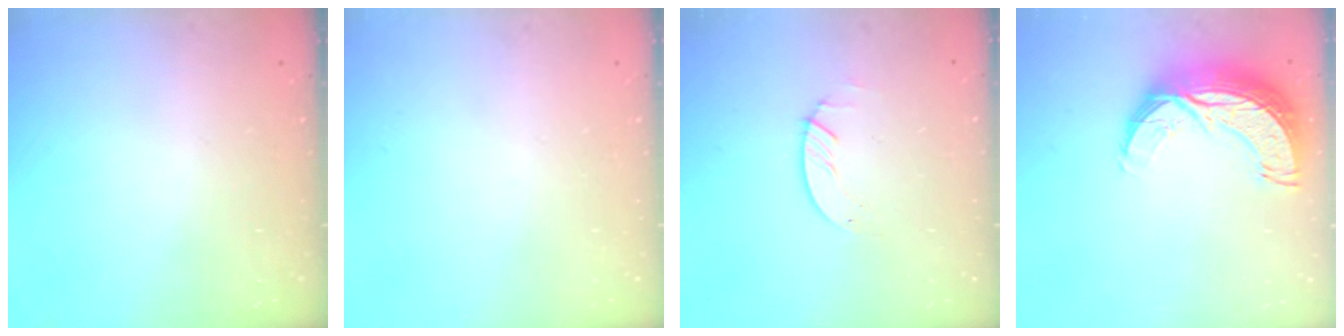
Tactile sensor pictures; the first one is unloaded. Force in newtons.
{"total": 0.0}
{"total": 1.4, "press": 1.4, "slide": 0.2}
{"total": 12.4, "press": 12.4, "slide": 0.9}